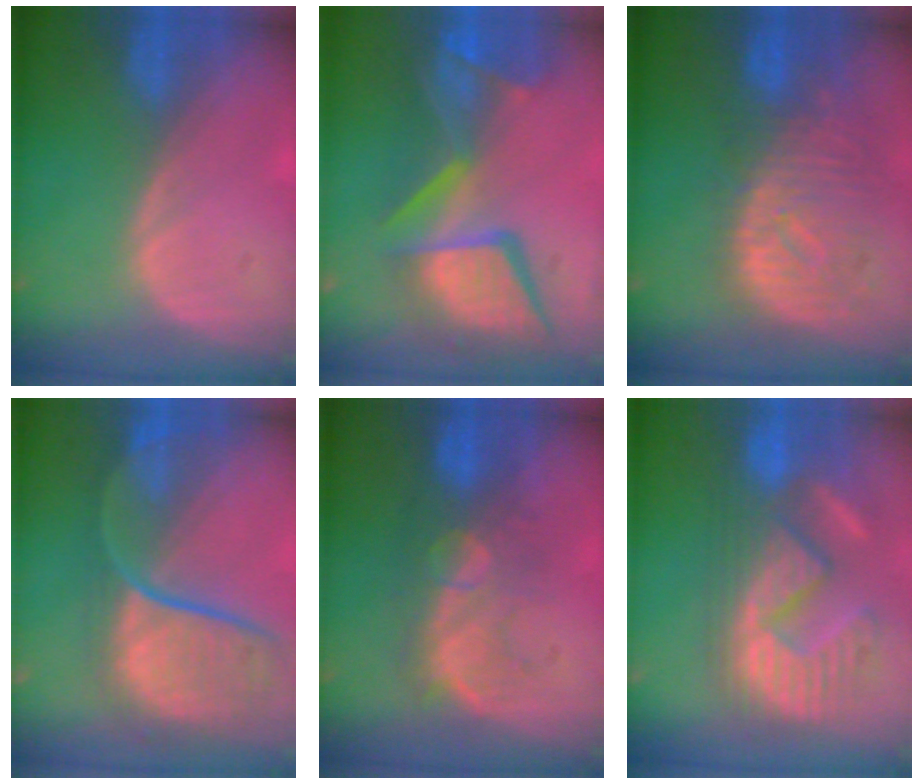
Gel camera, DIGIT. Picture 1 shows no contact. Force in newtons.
{"total": 13.8, "press": 11.3, "slide": 8.0}
{"total": 10.9, "press": 9.6, "slide": 5.2}
{"total": 12.0, "press": 9.9, "slide": 6.7}
{"total": 7.8, "press": 7.7, "slide": 1.2}
{"total": 11.9, "press": 11.2, "slide": 3.7}